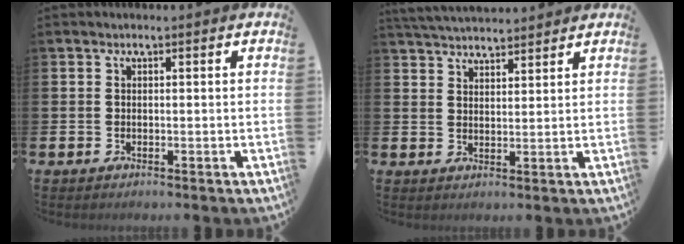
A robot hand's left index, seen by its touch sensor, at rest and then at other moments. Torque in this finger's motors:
{"motor_torque": [0.20, -0.82, 0.53, 0.21]}